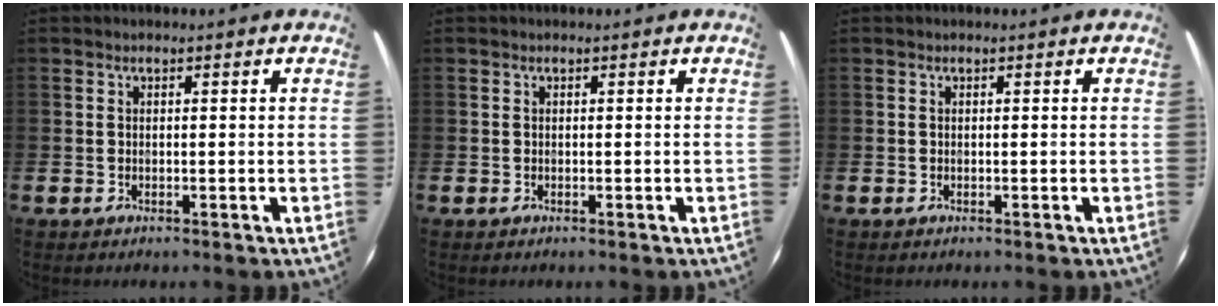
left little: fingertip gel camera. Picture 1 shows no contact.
{"total": 0.0}
{"total": 0.0}